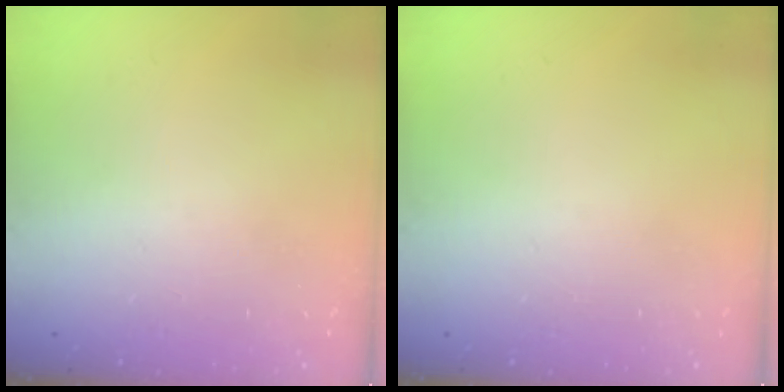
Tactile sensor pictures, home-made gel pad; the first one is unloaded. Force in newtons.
{"total": 0.0}